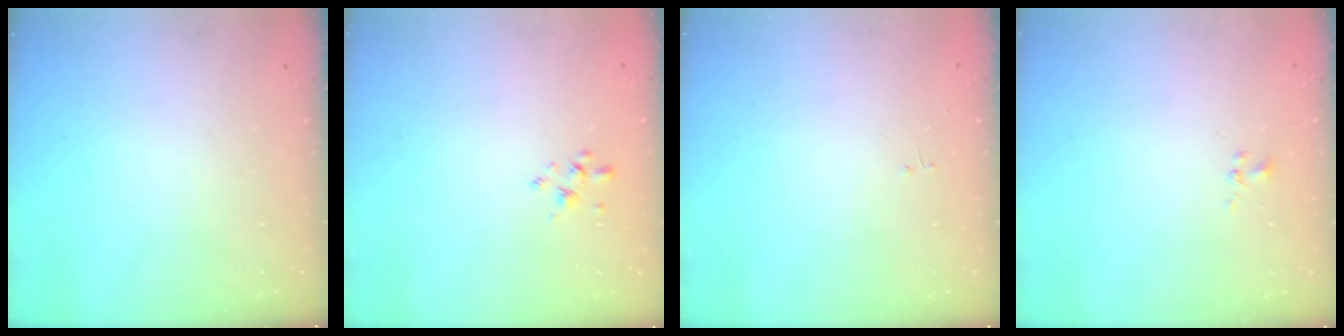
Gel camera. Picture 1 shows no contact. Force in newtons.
{"total": 2.8, "press": 2.6, "slide": 1.0}
{"total": 0.0}
{"total": 0.8, "press": 0.8, "slide": 0.3}